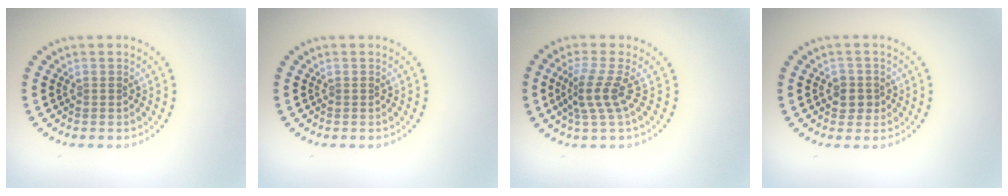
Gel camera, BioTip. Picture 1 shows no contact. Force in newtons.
{"total": 0.0}
{"total": 3.0, "press": 2.0, "slide": 2.2}
{"total": 1.7, "press": 1.6, "slide": 0.5}